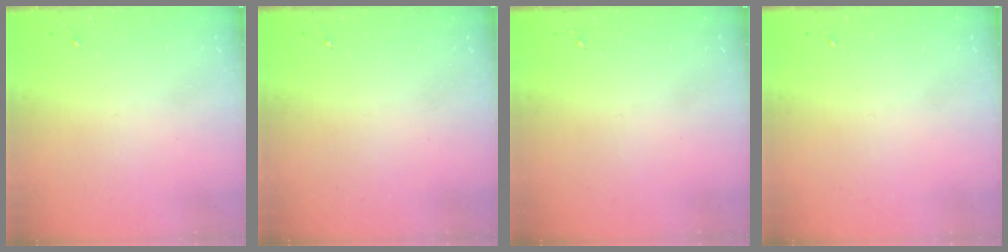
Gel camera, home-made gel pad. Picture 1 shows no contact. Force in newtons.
{"total": 0.0}
{"total": 0.0}
{"total": 0.0}